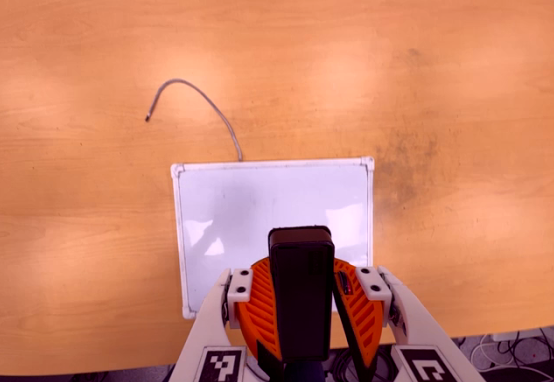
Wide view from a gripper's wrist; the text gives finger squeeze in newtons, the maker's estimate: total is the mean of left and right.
{"total": 7.9, "left": 8.6, "right": 7.3}